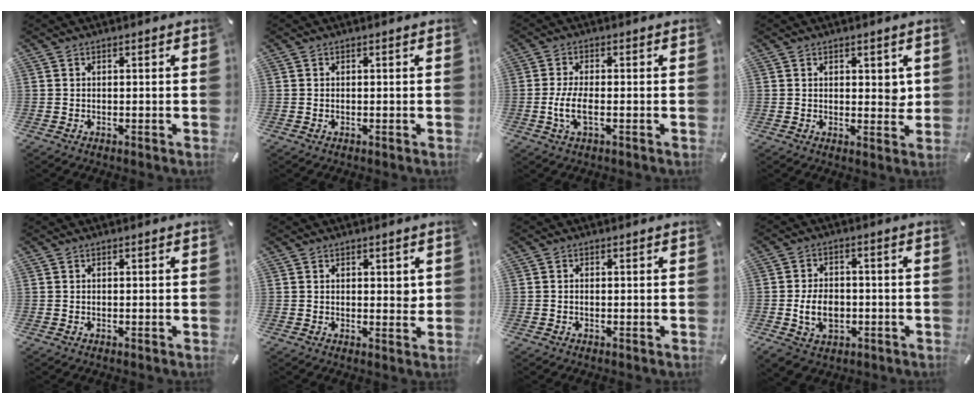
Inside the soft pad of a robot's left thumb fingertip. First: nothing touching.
{"total": 0.5, "force": [-0.1, 0.2, 0.5], "torque": [-0.010, -0.001, -0.001]}
{"total": 5.9, "force": [-1.3, 2.1, 5.4], "torque": [-0.118, -0.009, -0.026]}
{"total": 3.6, "force": [1.4, 2.3, 2.3], "torque": [-0.009, -0.012, 0.016]}
{"total": 0.0}
{"total": 2.7, "force": [0.8, 1.6, 2.0], "torque": [-0.017, -0.006, 0.009]}
{"total": 0.7, "force": [-0.2, 0.4, 0.5], "torque": [-0.012, 0.000, -0.004]}
{"total": 9.1, "force": [-1.8, 7.0, 5.5], "torque": [-0.114, 0.006, -0.033]}